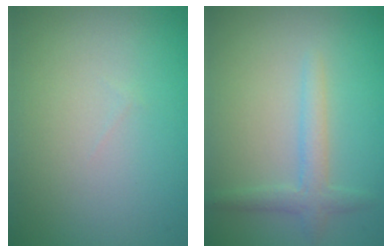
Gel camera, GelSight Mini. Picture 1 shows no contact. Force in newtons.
{"total": 2.1, "press": 2.1, "slide": 0.2}